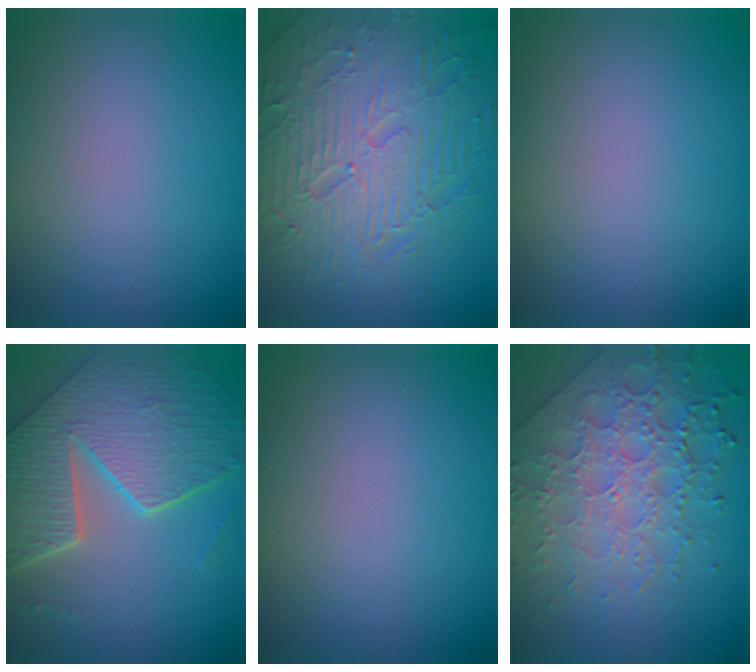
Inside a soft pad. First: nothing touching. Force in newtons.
{"total": 8.9, "press": 6.3, "slide": 6.3}
{"total": 0.0}
{"total": 8.7, "press": 6.3, "slide": 6.1}
{"total": 0.0}
{"total": 7.6, "press": 5.5, "slide": 5.2}